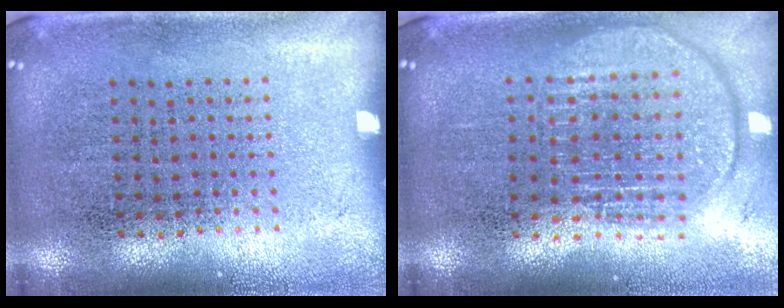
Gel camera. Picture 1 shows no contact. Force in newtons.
{"total": 1.8, "press": 1.5, "slide": 1.0}